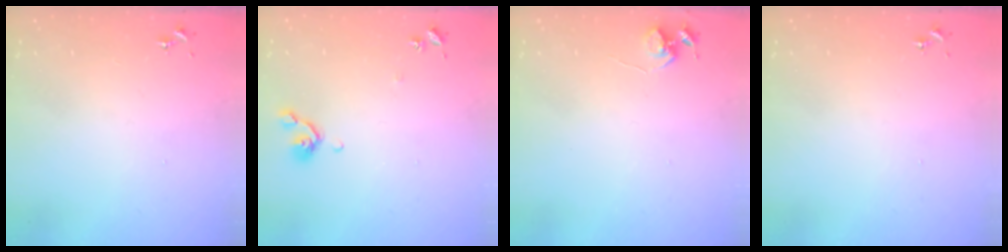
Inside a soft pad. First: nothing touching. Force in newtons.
{"total": 7.0, "press": 6.8, "slide": 1.4}
{"total": 5.6, "press": 5.6, "slide": 0.4}
{"total": 0.0}